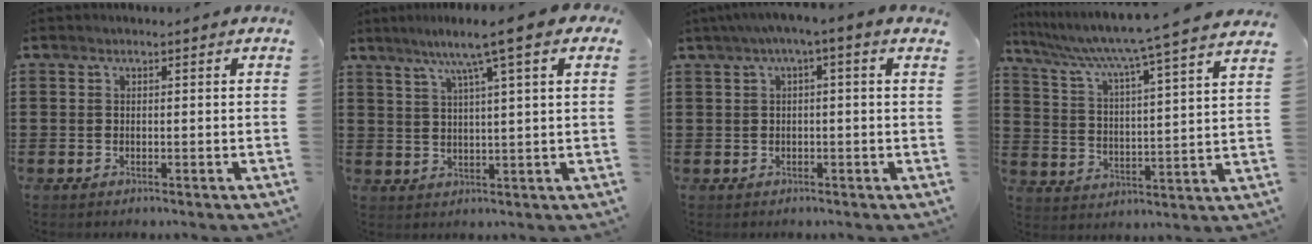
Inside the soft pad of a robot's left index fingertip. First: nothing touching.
{"total": 7.1, "force": [4.2, -0.1, 5.8], "torque": [-0.127, -0.005, 0.067]}
{"total": 2.0, "force": [-0.3, -0.3, 1.9], "torque": [-0.033, -0.002, -0.008]}
{"total": 6.8, "force": [5.9, -1.5, 3.1], "torque": [-0.087, -0.056, 0.089]}